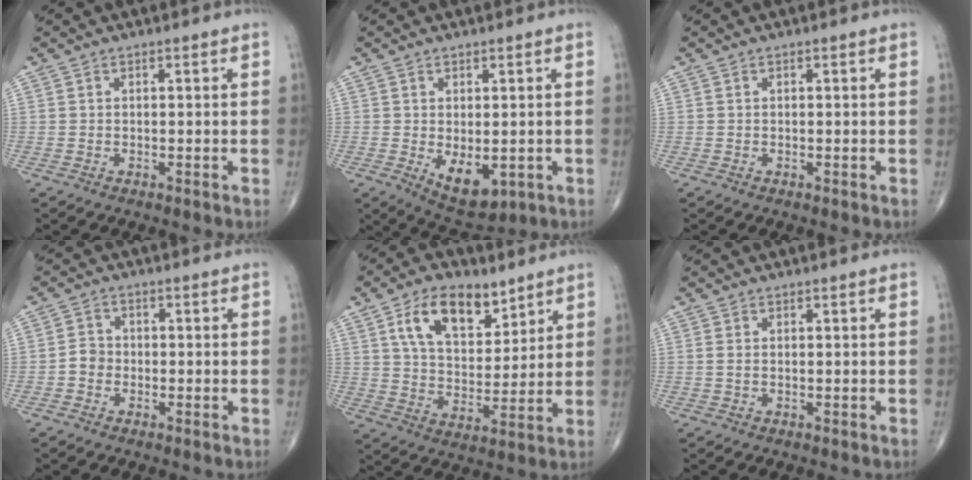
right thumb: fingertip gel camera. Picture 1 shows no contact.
{"total": 7.7, "force": [-1.5, 4.2, 6.3], "torque": [-0.082, -0.010, -0.005]}
{"total": 0.0}
{"total": 2.7, "force": [-0.9, 2.3, 1.0], "torque": [-0.006, 0.010, -0.024]}
{"total": 13.6, "force": [7.3, 7.6, 8.6], "torque": [-0.116, -0.036, 0.134]}
{"total": 0.8, "force": [0.0, 0.4, 0.7], "torque": [-0.018, 0.001, 0.002]}